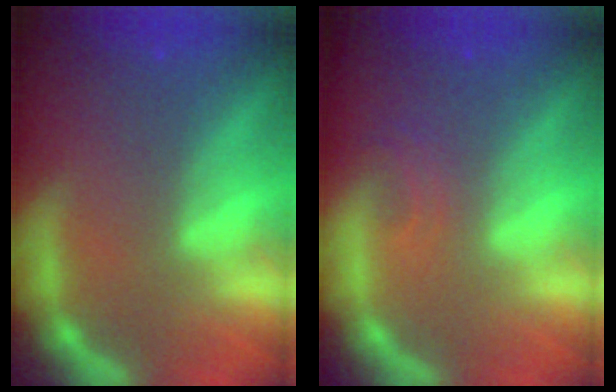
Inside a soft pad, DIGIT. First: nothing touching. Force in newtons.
{"total": 1.4}